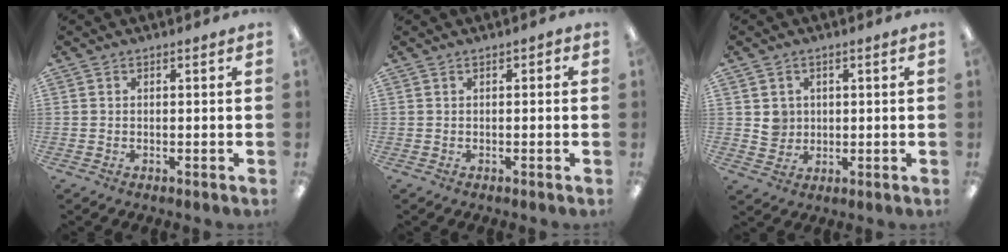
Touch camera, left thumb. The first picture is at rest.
{"total": 0.7, "force": [-0.2, 0.5, 0.4], "torque": [-0.008, 0.002, -0.004]}
{"total": 4.3, "force": [0.9, 4.2, 0.7], "torque": [-0.001, -0.001, 0.013]}